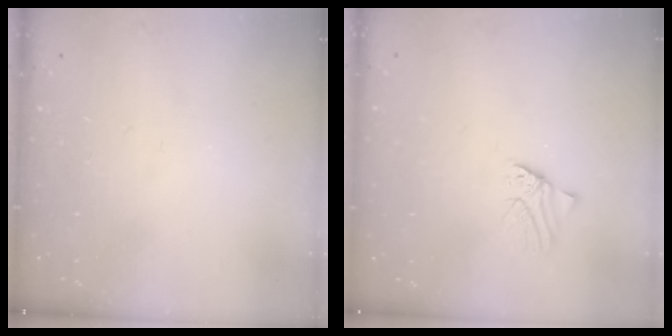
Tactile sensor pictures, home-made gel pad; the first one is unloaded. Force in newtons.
{"total": 0.8, "press": 0.8, "slide": 0.1}